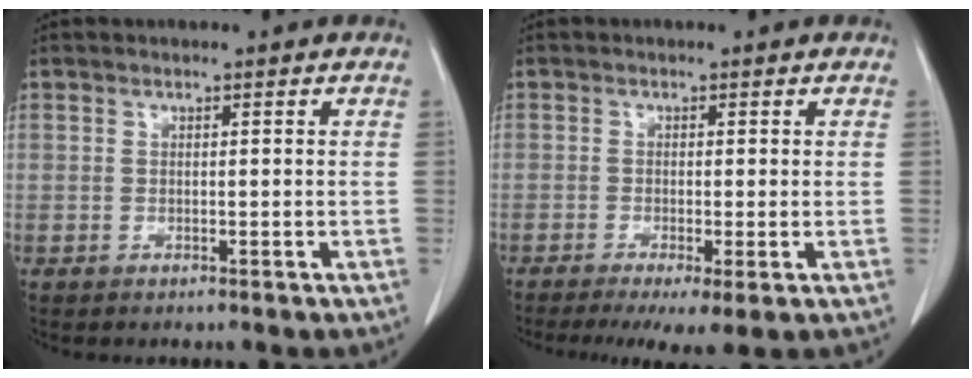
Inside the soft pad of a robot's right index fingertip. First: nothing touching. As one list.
[{"total": 5.9, "force": [-3.3, 1.0, 4.7], "torque": [-0.072, -0.018, -0.056]}]